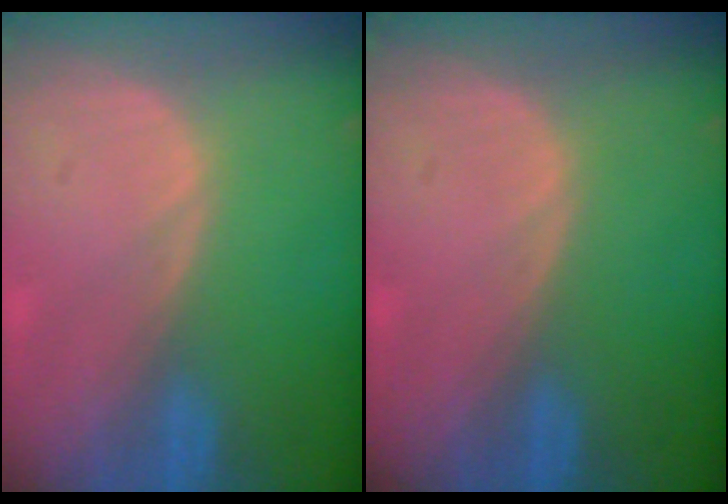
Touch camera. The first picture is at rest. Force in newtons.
{"total": 0.0}